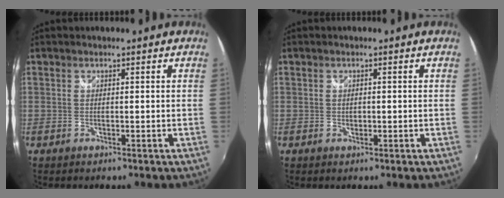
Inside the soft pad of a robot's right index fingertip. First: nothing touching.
{"total": 1.0, "force": [0.0, 0.8, 0.6], "torque": [-0.010, 0.000, -0.001]}